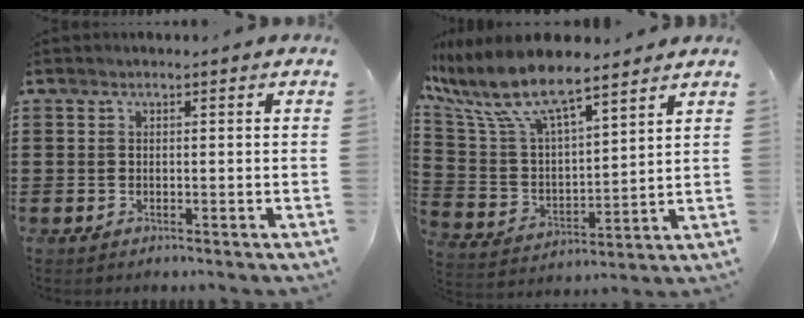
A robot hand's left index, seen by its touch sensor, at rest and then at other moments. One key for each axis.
{"total": 10.3, "fx": 8.3, "fy": 2.5, "fz": 5.6, "tx": -0.150, "ty": -0.045, "tz": 0.141}